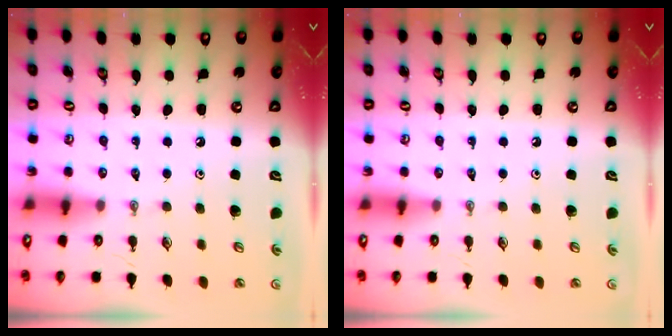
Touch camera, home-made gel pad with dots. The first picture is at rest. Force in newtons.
{"total": 0.0}